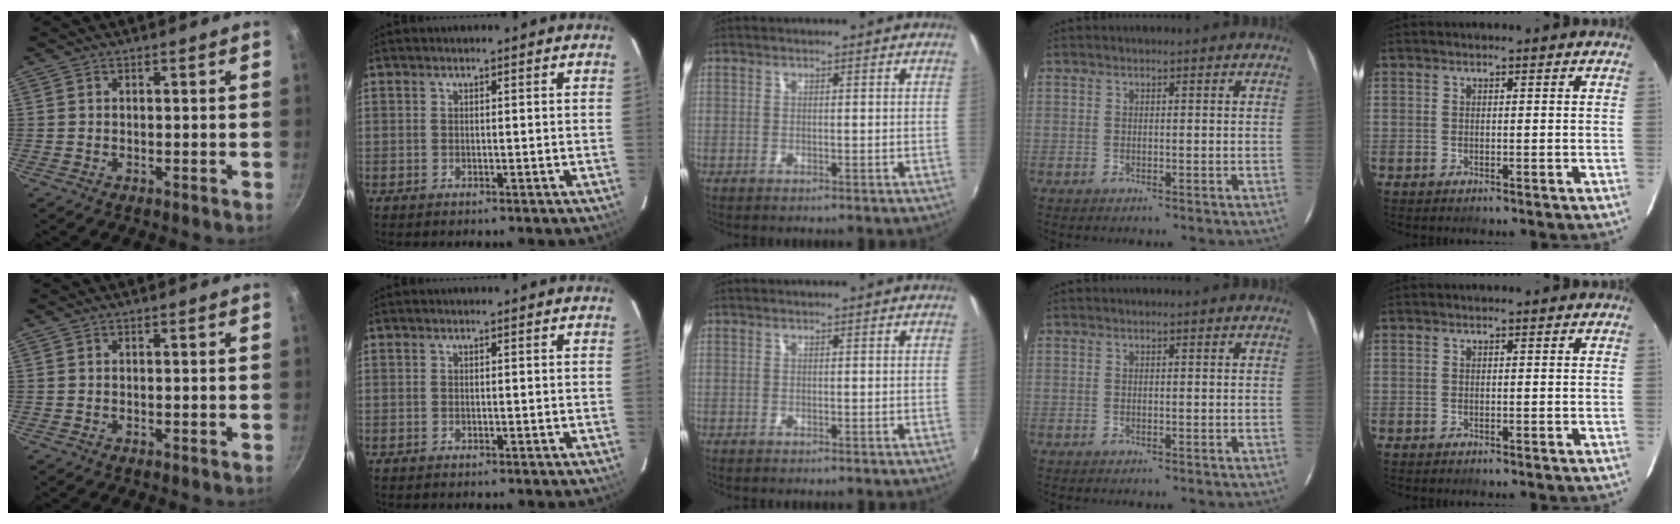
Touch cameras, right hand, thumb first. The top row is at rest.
{}